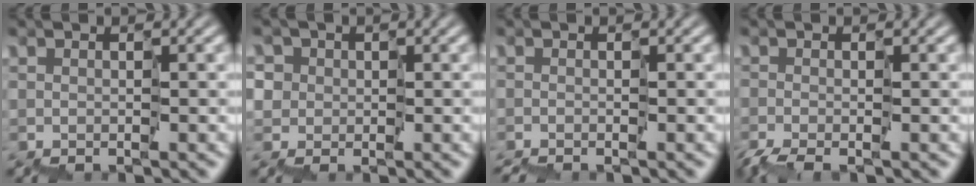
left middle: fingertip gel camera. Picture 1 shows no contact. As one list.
[{"total": 2.1, "force": [0.6, 2.0, -0.2], "torque": [0.009, 0.009, 0.005]}, {"total": 1.4, "force": [-1.3, 0.1, 0.5], "torque": [-0.004, -0.004, -0.030]}, {"total": 2.1, "force": [-1.6, 0.2, 1.3], "torque": [-0.022, -0.008, -0.035]}]